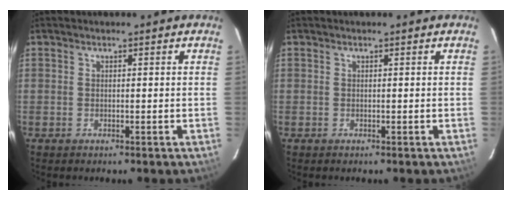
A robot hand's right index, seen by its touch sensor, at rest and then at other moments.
{"total": 0.0}